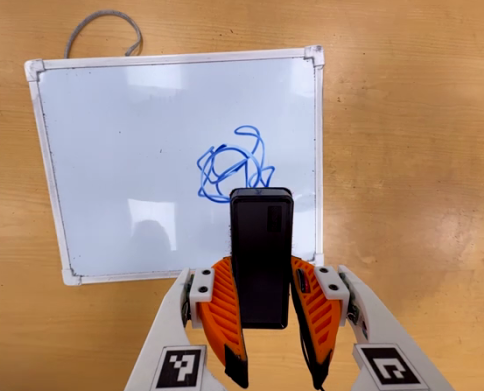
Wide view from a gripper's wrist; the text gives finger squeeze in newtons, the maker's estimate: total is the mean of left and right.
{"total": 7.2, "left": 5.0, "right": 9.4}